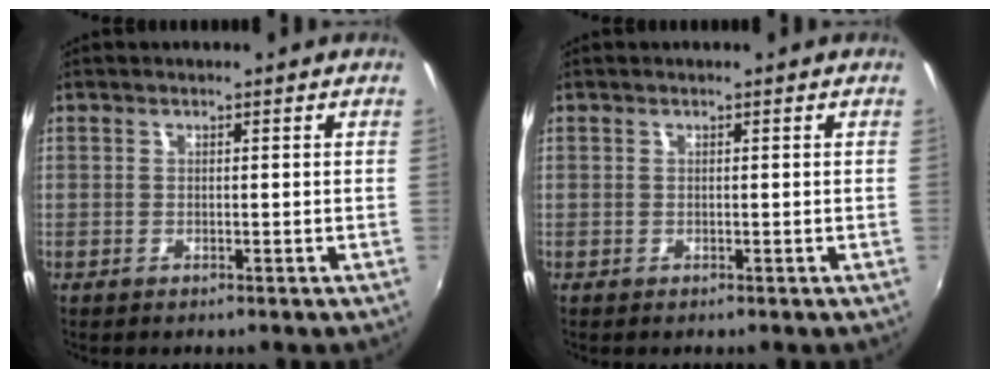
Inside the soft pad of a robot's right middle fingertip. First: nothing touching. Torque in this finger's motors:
{"motor_torque": [0.03, -0.09, 0.08, 0.00]}